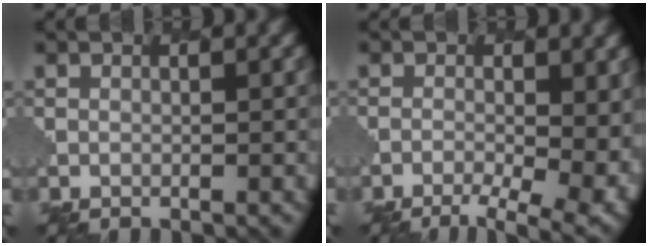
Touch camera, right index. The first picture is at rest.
{"total": 7.8, "force": [-3.6, 3.0, 6.2], "torque": [-0.082, -0.012, -0.044]}